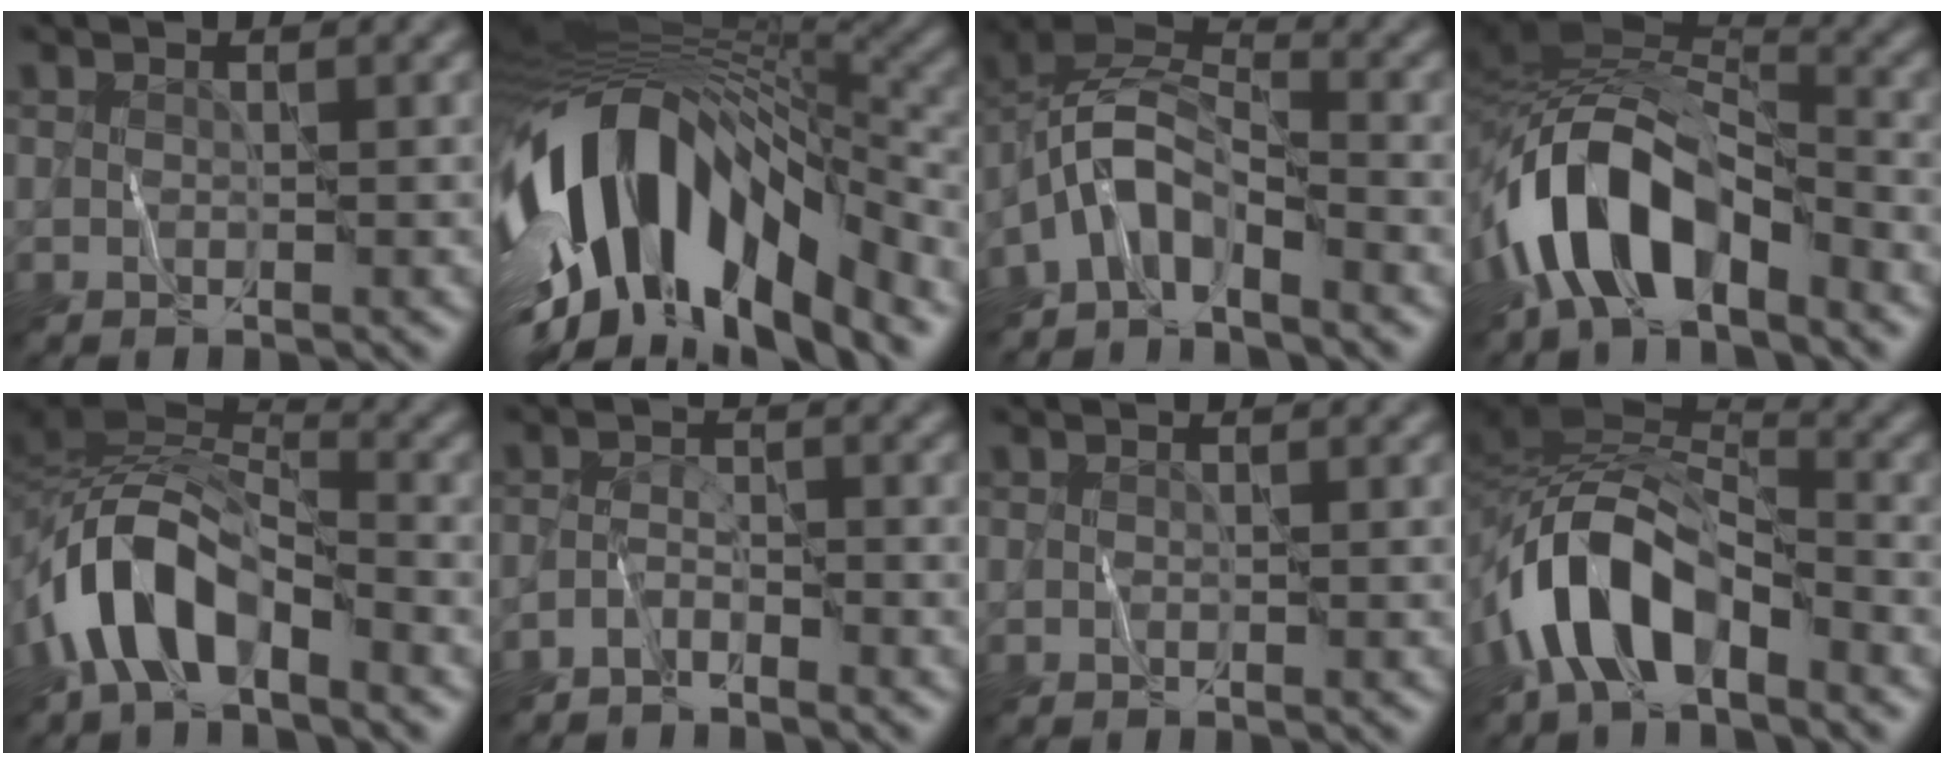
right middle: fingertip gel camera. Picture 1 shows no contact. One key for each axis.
{"total": 14.9, "fx": -5.6, "fy": 7.3, "fz": 11.7, "tx": -0.216, "ty": 0.013, "tz": -0.098}
{"total": 5.2, "fx": -3.4, "fy": 2.2, "fz": 3.2, "tx": -0.053, "ty": 0.006, "tz": -0.080}
{"total": 11.1, "fx": -5.1, "fy": 5.6, "fz": 8.1, "tx": -0.141, "ty": 0.006, "tz": -0.096}
{"total": 8.6, "fx": -4.4, "fy": 4.3, "fz": 6.0, "tx": -0.107, "ty": 0.009, "tz": -0.091}
{"total": 2.0, "fx": -1.8, "fy": 0.4, "fz": 0.7, "tx": -0.014, "ty": 0.006, "tz": -0.041}
{"total": 0.0}
{"total": 9.4, "fx": -4.5, "fy": 4.7, "fz": 6.8, "tx": -0.119, "ty": 0.012, "tz": -0.092}